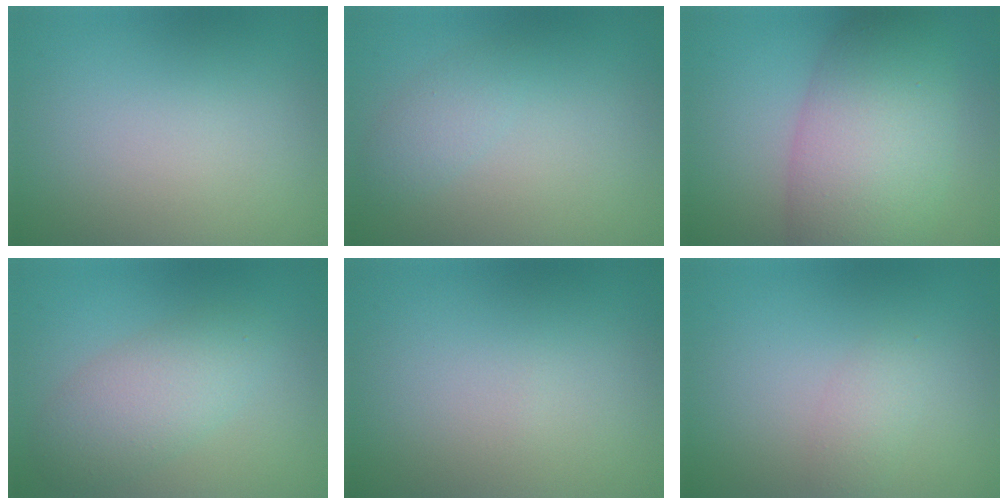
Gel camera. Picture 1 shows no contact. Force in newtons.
{"total": 1.6, "press": 1.6, "slide": 0.0}
{"total": 8.5, "press": 8.5, "slide": 0.5}
{"total": 4.1, "press": 4.1, "slide": 0.1}
{"total": 0.0}
{"total": 1.5, "press": 1.5, "slide": 0.1}